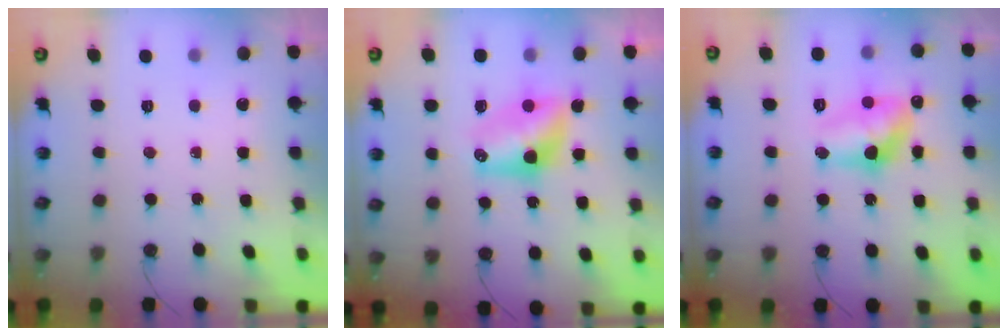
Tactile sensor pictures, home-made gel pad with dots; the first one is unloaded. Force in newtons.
{"total": 9.2, "press": 8.7, "slide": 3.0}
{"total": 11.6, "press": 11.6, "slide": 0.8}